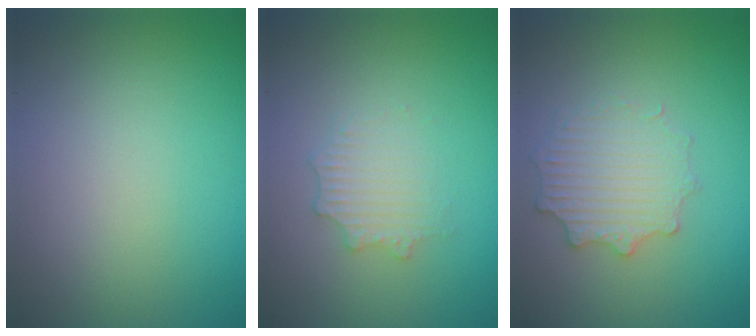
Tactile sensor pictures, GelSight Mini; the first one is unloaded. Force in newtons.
{"total": 2.2, "press": 2.2, "slide": 0.4}
{"total": 2.9, "press": 2.9, "slide": 0.2}